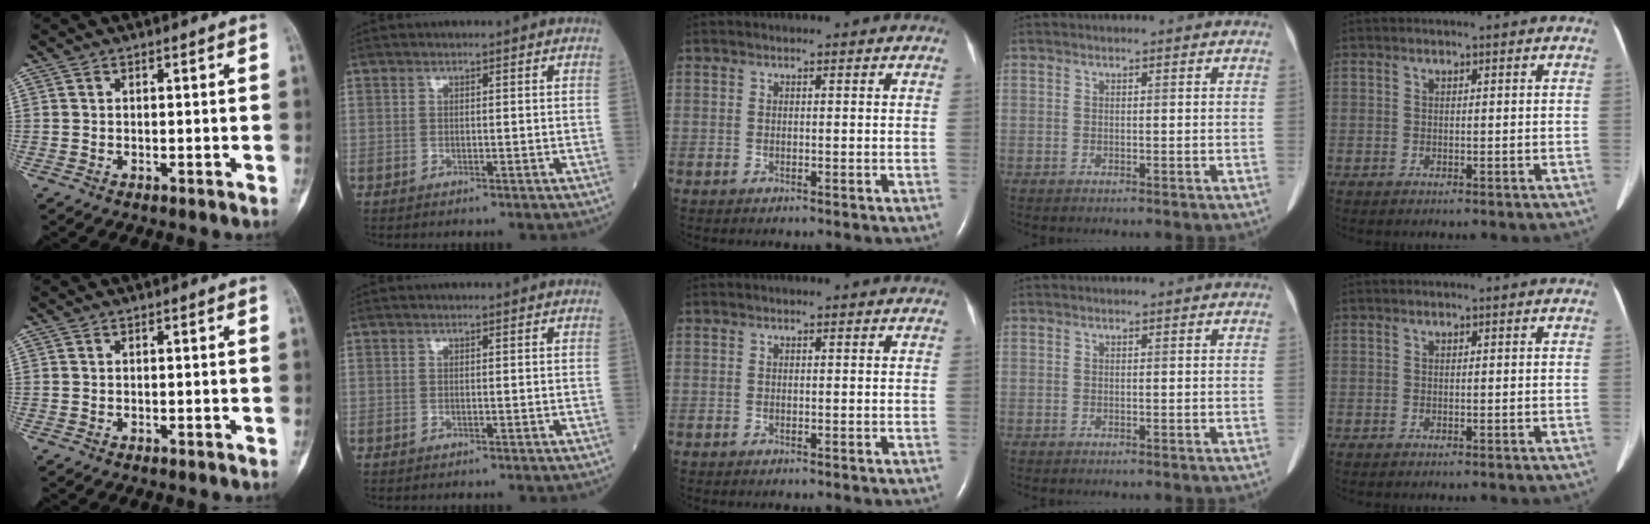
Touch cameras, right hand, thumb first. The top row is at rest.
{}